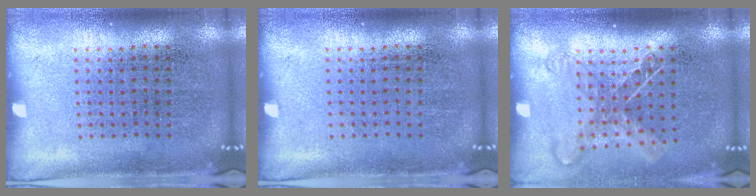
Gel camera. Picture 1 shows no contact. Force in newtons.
{"total": 0.0}
{"total": 1.6, "press": 1.3, "slide": 1.0}